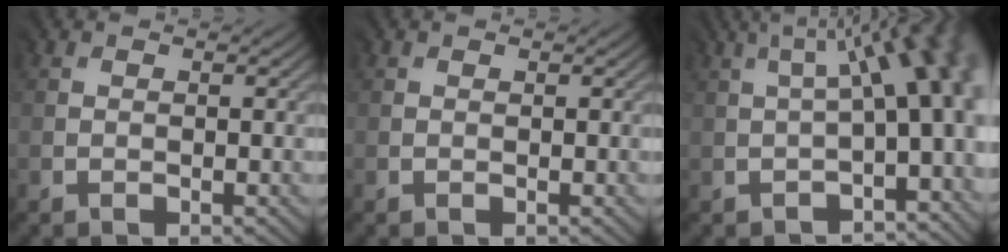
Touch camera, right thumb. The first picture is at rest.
{"total": 0.0}
{"total": 8.5, "force": [-1.1, 2.5, 8.1], "torque": [-0.085, 0.022, -0.013]}